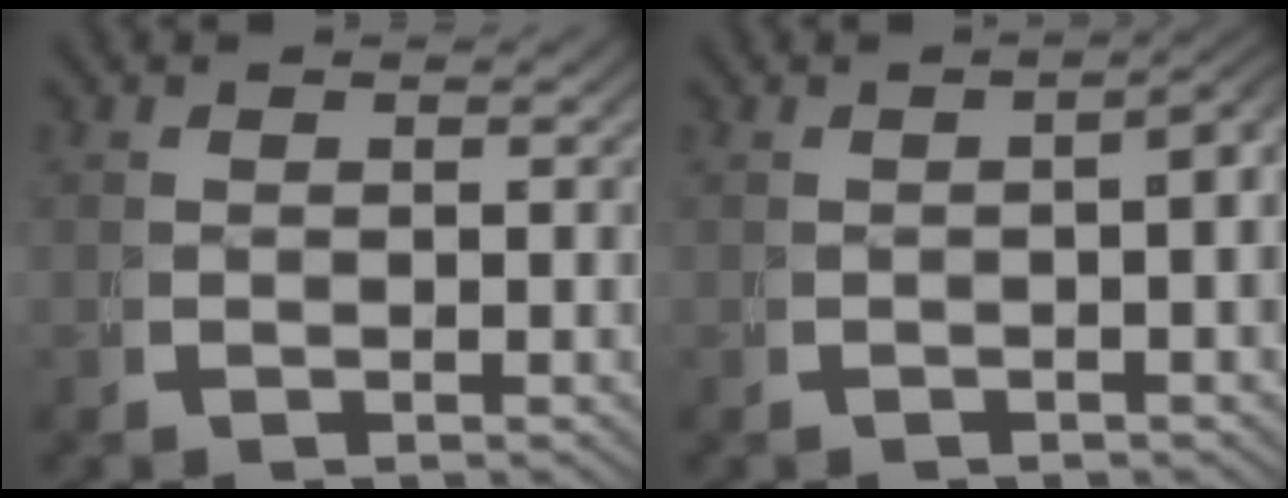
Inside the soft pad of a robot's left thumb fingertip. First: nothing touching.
{"total": 4.5, "force": [0.1, 1.7, 4.2], "torque": [-0.045, 0.013, -0.005]}